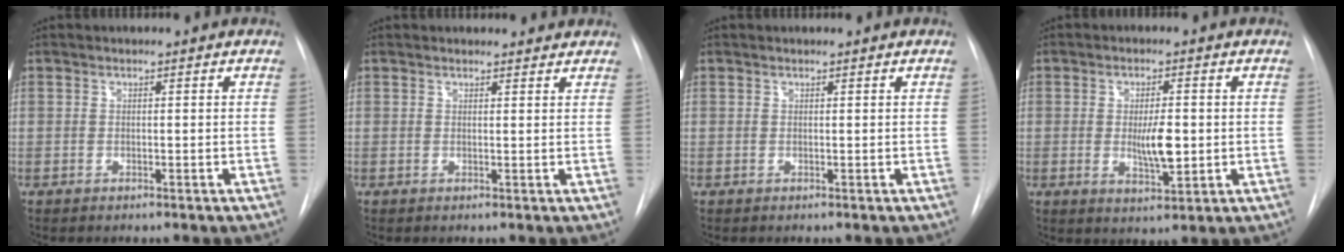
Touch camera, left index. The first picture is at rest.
{"total": 3.5, "force": [3.3, 1.0, 0.4], "torque": [-0.003, 0.007, 0.032]}
{"total": 0.6, "force": [0.5, -0.1, 0.1], "torque": [0.000, 0.004, 0.009]}
{"total": 5.5, "force": [-0.2, 1.6, 5.2], "torque": [-0.090, -0.008, 0.001]}